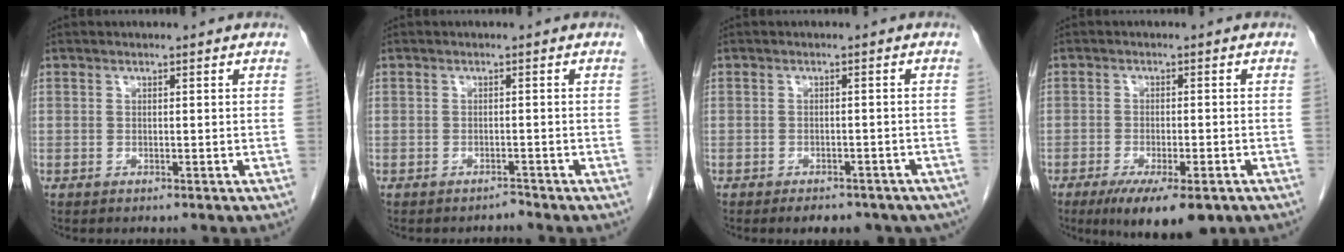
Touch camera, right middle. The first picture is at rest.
{"total": 0.8, "force": [-0.8, 0.0, -0.2], "torque": [0.006, -0.004, -0.012]}
{"total": 8.8, "force": [-6.9, 4.1, 3.7], "torque": [-0.039, 0.000, -0.074]}
{"total": 9.5, "force": [-6.1, 2.6, 6.8], "torque": [-0.101, -0.017, -0.092]}